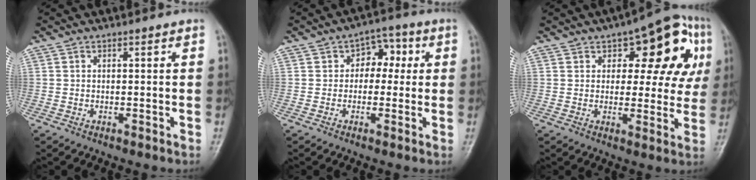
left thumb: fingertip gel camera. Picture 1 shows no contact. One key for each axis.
{"total": 6.0, "fx": 0.9, "fy": 4.5, "fz": 3.8, "tx": -0.011, "ty": 0.016, "tz": 0.002}
{"total": 16.9, "fx": 5.8, "fy": 8.6, "fz": 13.4, "tx": -0.111, "ty": 0.011, "tz": 0.069}